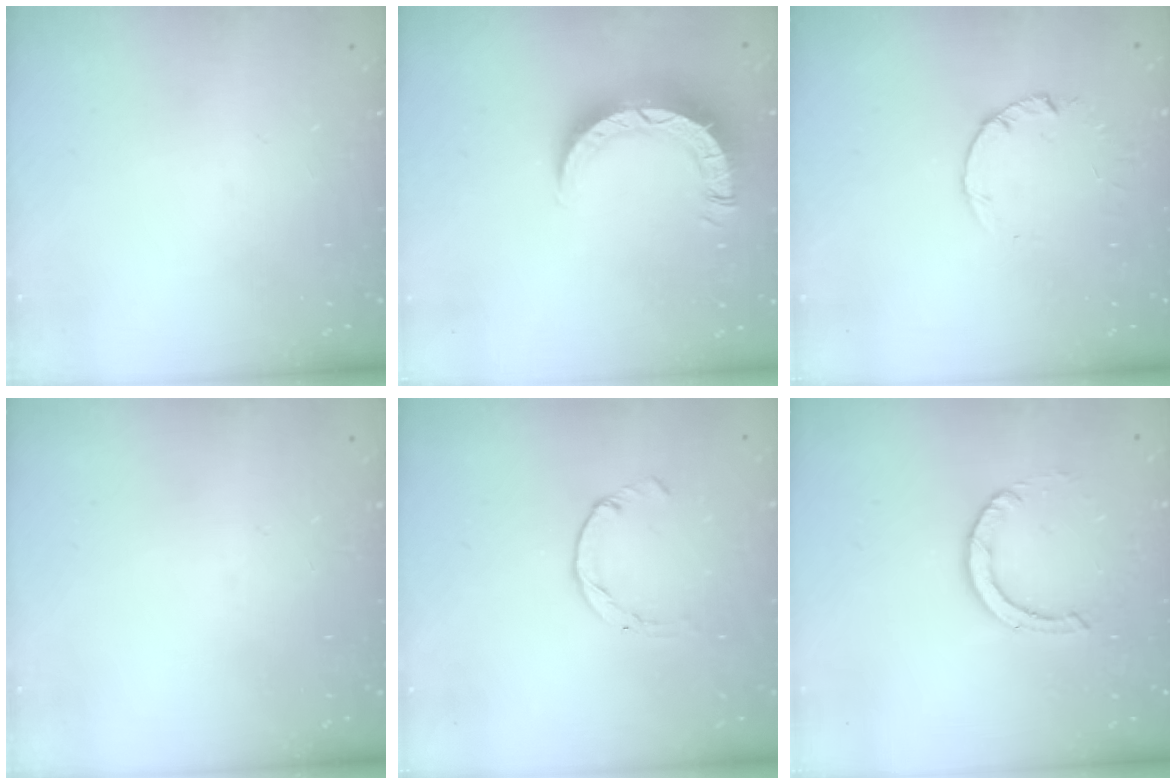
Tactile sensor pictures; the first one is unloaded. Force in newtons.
{"total": 8.3, "press": 8.2, "slide": 0.8}
{"total": 1.0, "press": 0.9, "slide": 0.3}
{"total": 0.0}
{"total": 0.0}
{"total": 3.6, "press": 3.6, "slide": 0.3}